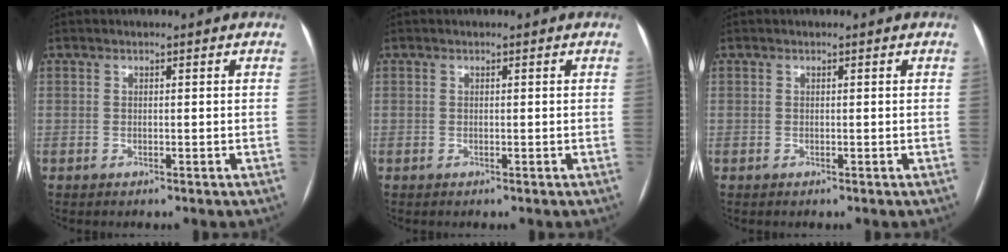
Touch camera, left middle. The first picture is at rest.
{"total": 0.0}
{"total": 0.0}